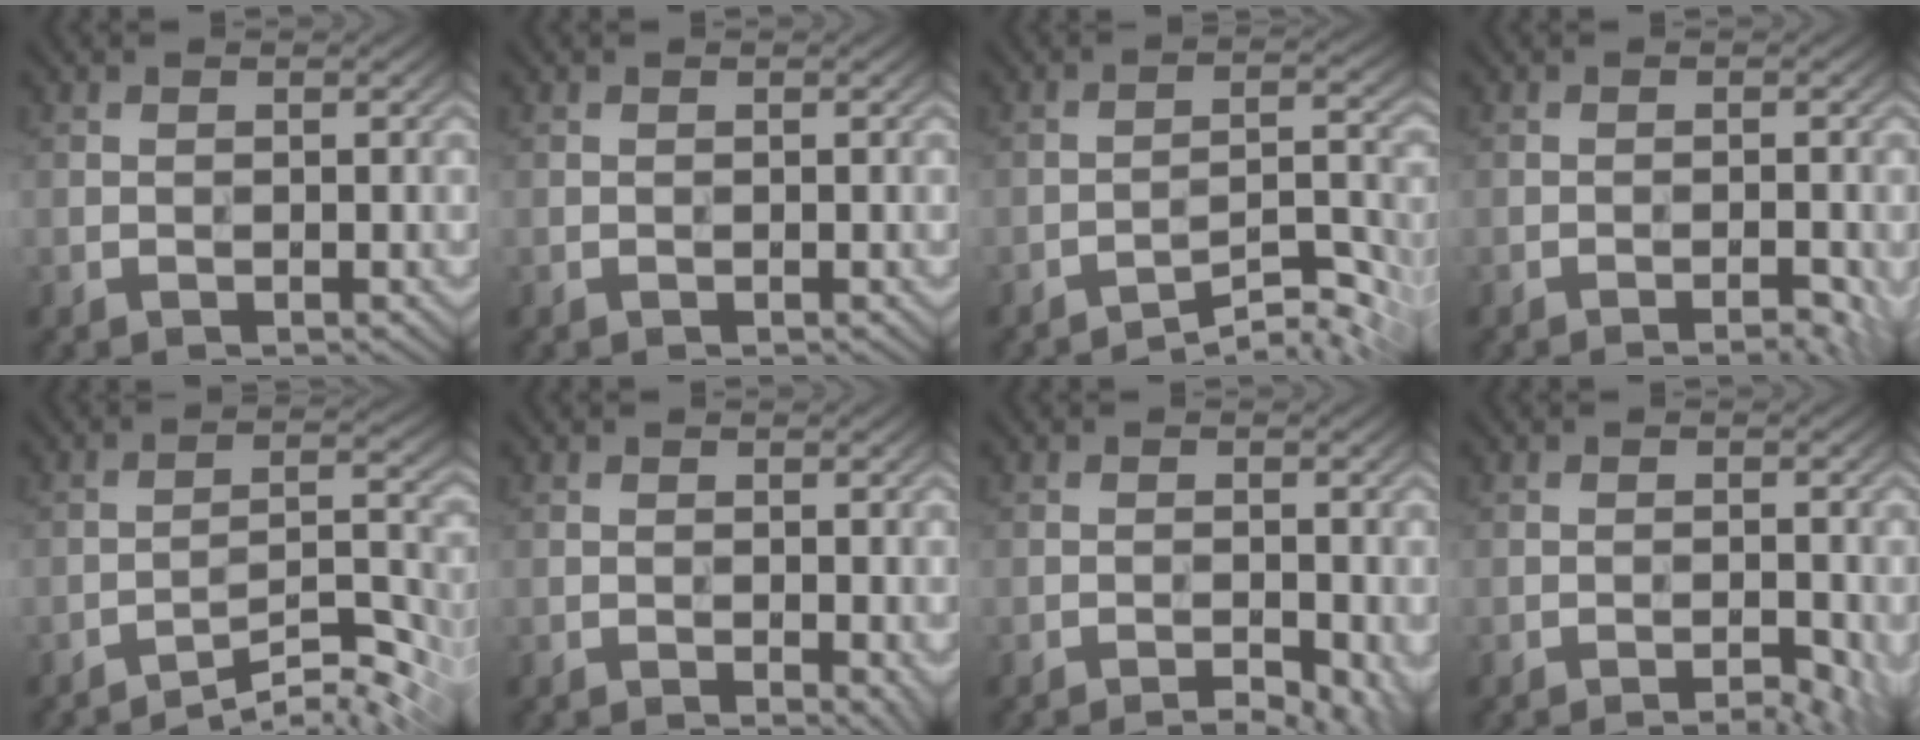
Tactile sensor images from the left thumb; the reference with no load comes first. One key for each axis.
{"total": 0.0}
{"total": 6.1, "fx": -4.8, "fy": 0.8, "fz": 3.6, "tx": -0.056, "ty": 0.008, "tz": -0.078}
{"total": 2.4, "fx": -1.5, "fy": 0.5, "fz": 1.9, "tx": -0.026, "ty": 0.004, "tz": -0.022}
{"total": 7.4, "fx": -5.8, "fy": 0.9, "fz": 4.5, "tx": -0.073, "ty": 0.012, "tz": -0.097}
{"total": 1.9, "fx": -0.5, "fy": 0.8, "fz": 1.6, "tx": -0.021, "ty": -0.008, "tz": -0.004}
{"total": 3.8, "fx": -2.5, "fy": 0.9, "fz": 2.7, "tx": -0.040, "ty": -0.001, "tz": -0.033}
{"total": 2.5, "fx": -1.7, "fy": 0.5, "fz": 1.8, "tx": -0.025, "ty": 0.000, "tz": -0.022}